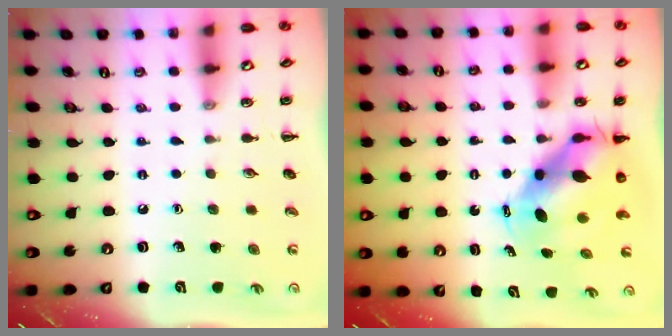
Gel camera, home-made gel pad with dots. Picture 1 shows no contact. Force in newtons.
{"total": 7.7, "press": 7.5, "slide": 1.8}